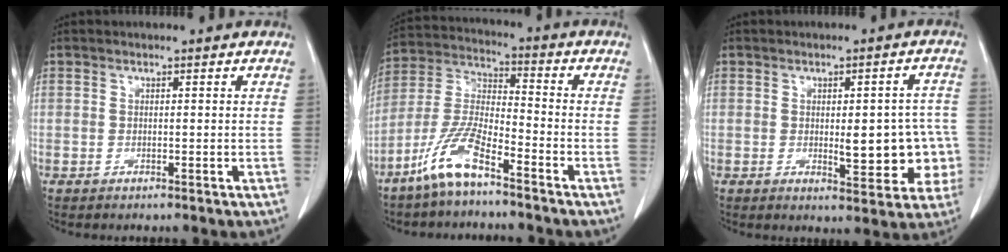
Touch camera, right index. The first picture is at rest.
{"total": 9.8, "force": [-6.7, 1.5, 7.1], "torque": [-0.158, -0.013, -0.140]}
{"total": 9.8, "force": [-1.4, 3.6, 9.0], "torque": [-0.101, 0.014, -0.008]}